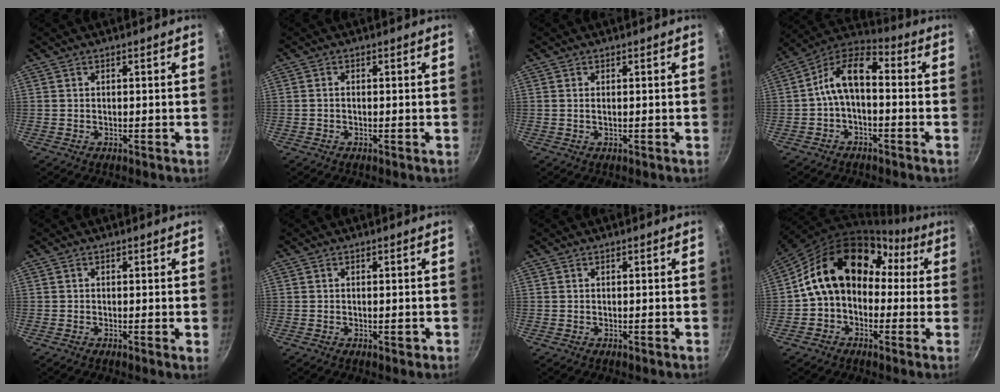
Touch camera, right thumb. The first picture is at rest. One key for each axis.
{"total": 0.6, "fx": -0.2, "fy": 0.4, "fz": 0.4, "tx": -0.008, "ty": 0.004, "tz": -0.005}
{"total": 0.6, "fx": 0.1, "fy": 0.1, "fz": 0.6, "tx": -0.014, "ty": -0.001, "tz": 0.001}
{"total": 10.1, "fx": -1.0, "fy": 5.4, "fz": 8.4, "tx": -0.144, "ty": 0.049, "tz": -0.032}
{"total": 0.8, "fx": 0.0, "fy": 0.1, "fz": 0.8, "tx": -0.011, "ty": -0.004, "tz": -0.006}
{"total": 1.0, "fx": -0.3, "fy": 0.5, "fz": 0.8, "tx": -0.010, "ty": 0.001, "tz": -0.005}
{"total": 0.0}
{"total": 17.4, "fx": 1.6, "fy": 13.3, "fz": 11.1, "tx": -0.151, "ty": 0.057, "tz": 0.014}